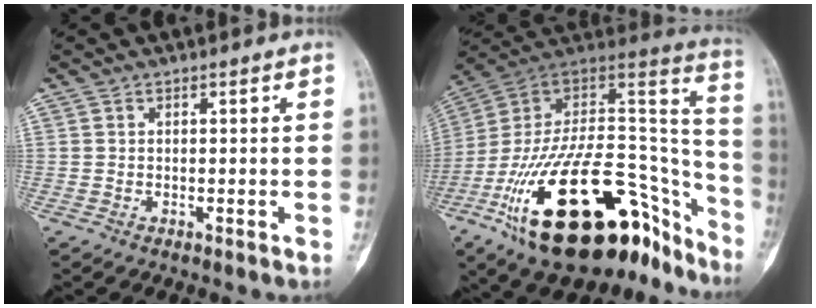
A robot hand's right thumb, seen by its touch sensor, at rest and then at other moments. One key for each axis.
{"total": 36.4, "fx": -20.7, "fy": 16.9, "fz": 24.8, "tx": -0.343, "ty": 0.076, "tz": -0.325}